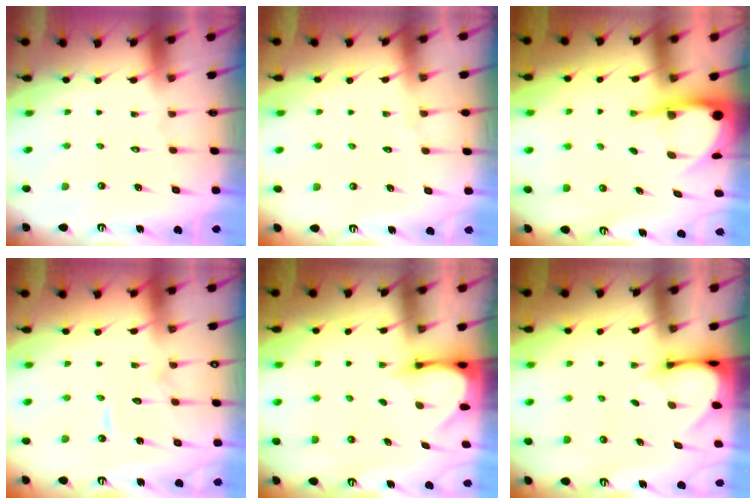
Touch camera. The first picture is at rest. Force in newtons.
{"total": 4.3, "press": 4.2, "slide": 0.6}
{"total": 7.3, "press": 7.3, "slide": 0.9}
{"total": 7.9, "press": 7.9, "slide": 0.6}
{"total": 3.8, "press": 3.7, "slide": 0.3}
{"total": 3.2, "press": 3.2, "slide": 0.3}